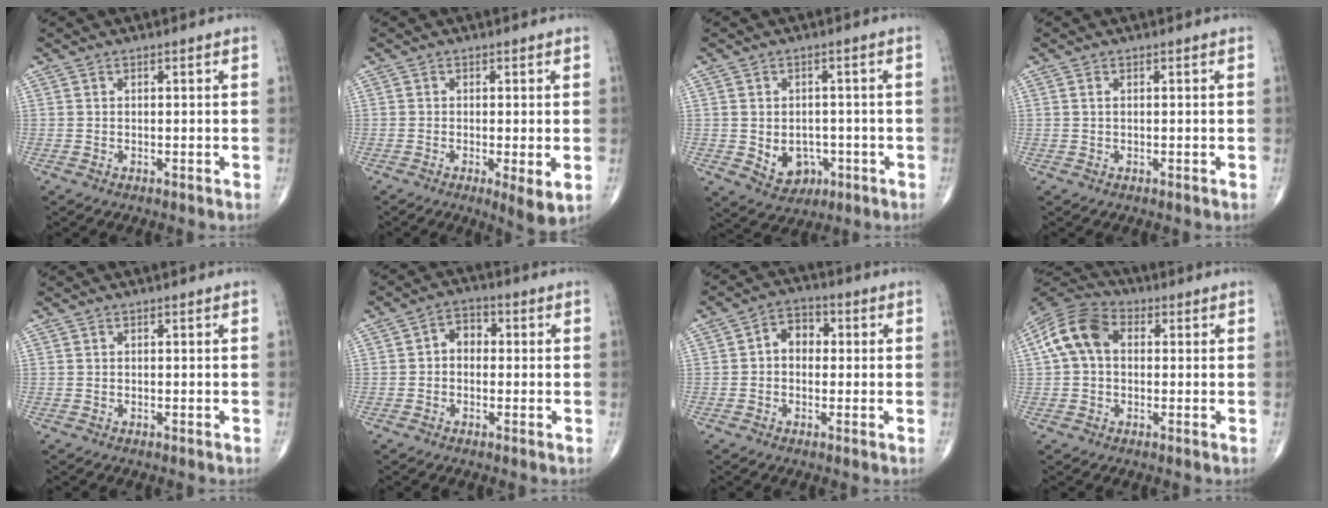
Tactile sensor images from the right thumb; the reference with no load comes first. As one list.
[{"total": 4.6, "force": [-1.1, 1.0, 4.4], "torque": [-0.077, -0.016, -0.022]}, {"total": 6.6, "force": [-1.6, 5.2, 3.7], "torque": [-0.029, 0.009, -0.009]}, {"total": 0.5, "force": [0.1, 0.2, 0.5], "torque": [-0.012, 0.005, 0.002]}, {"total": 0.0}, {"total": 4.3, "force": [0.0, 3.3, 2.7], "torque": [-0.020, 0.018, -0.012]}, {"total": 5.5, "force": [0.3, 4.2, 3.5], "torque": [-0.031, 0.018, -0.006]}, {"total": 10.3, "force": [1.4, 7.3, 7.1], "torque": [-0.136, 0.031, 0.014]}]